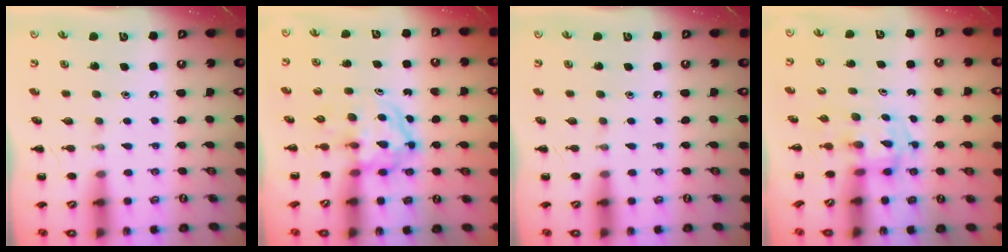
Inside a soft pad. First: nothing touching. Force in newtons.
{"total": 3.8, "press": 3.7, "slide": 0.4}
{"total": 0.0}
{"total": 2.9, "press": 2.9, "slide": 0.2}